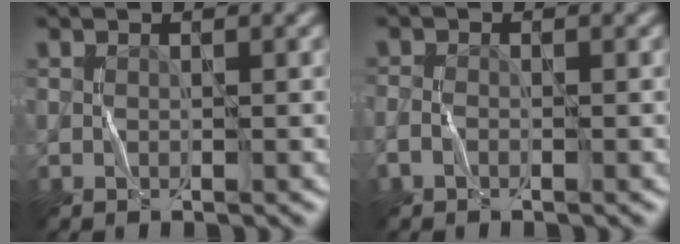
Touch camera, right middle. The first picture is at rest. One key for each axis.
{"total": 1.1, "fx": -0.6, "fy": 0.7, "fz": 0.6, "tx": -0.014, "ty": 0.001, "tz": -0.017}